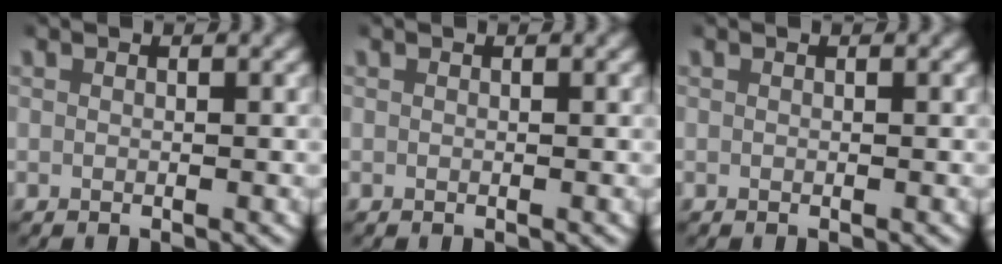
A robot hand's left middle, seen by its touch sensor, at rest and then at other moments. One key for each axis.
{"total": 0.0}
{"total": 0.0}